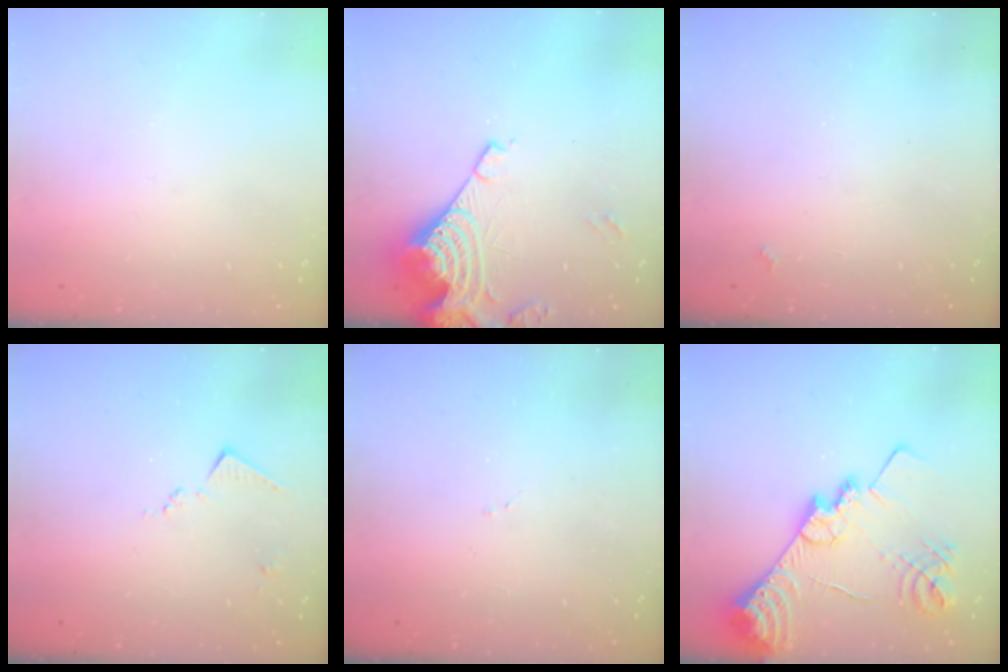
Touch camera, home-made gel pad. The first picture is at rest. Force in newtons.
{"total": 11.7, "press": 11.7, "slide": 1.1}
{"total": 1.7, "press": 1.7, "slide": 0.4}
{"total": 5.7, "press": 5.7, "slide": 0.8}
{"total": 7.1, "press": 7.0, "slide": 0.8}
{"total": 20.6, "press": 20.5, "slide": 1.9}